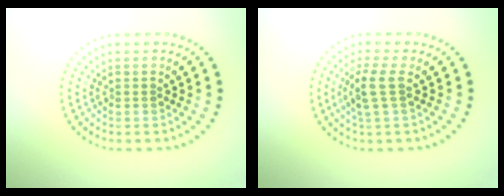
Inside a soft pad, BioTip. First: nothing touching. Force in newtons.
{"total": 2.5, "press": 2.0, "slide": 1.5}